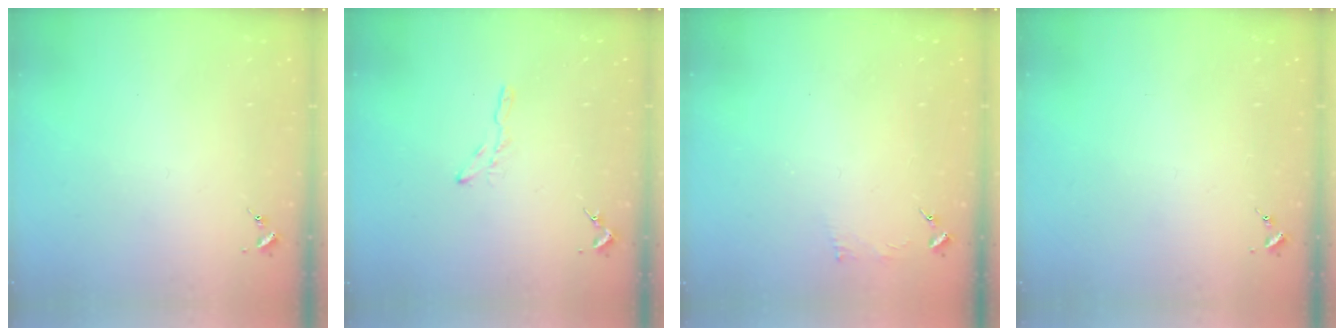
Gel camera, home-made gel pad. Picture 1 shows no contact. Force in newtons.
{"total": 3.6, "press": 3.5, "slide": 0.4}
{"total": 2.4, "press": 2.4, "slide": 0.3}
{"total": 0.0}